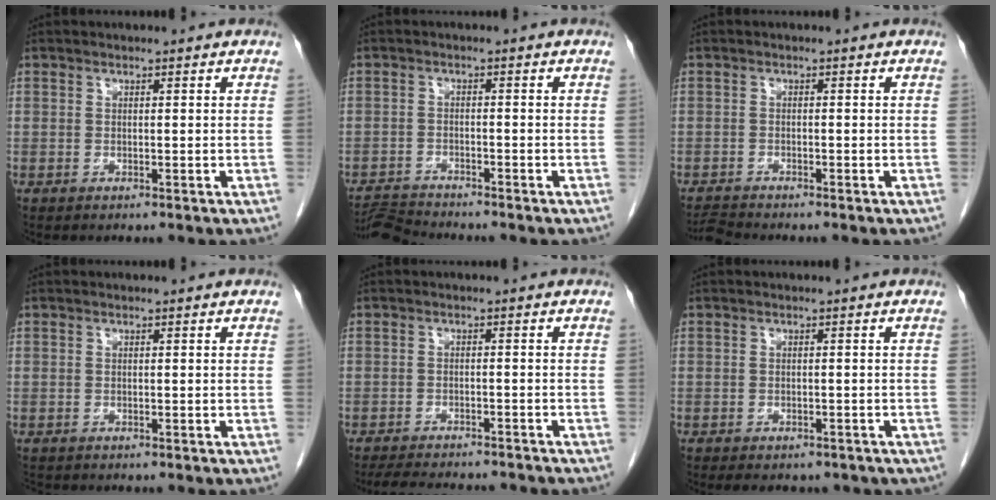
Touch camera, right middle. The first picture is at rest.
{"total": 4.1, "force": [-4.1, -0.8, -0.2], "torque": [0.004, -0.016, -0.072]}
{"total": 2.0, "force": [-1.9, -0.7, 0.0], "torque": [-0.005, -0.014, -0.035]}
{"total": 0.7, "force": [-0.6, 0.2, 0.1], "torque": [-0.007, -0.002, -0.013]}
{"total": 12.0, "force": [-10.9, 2.1, 4.6], "torque": [-0.071, -0.007, -0.138]}
{"total": 7.9, "force": [-6.3, 3.7, 3.2], "torque": [-0.040, 0.003, -0.064]}